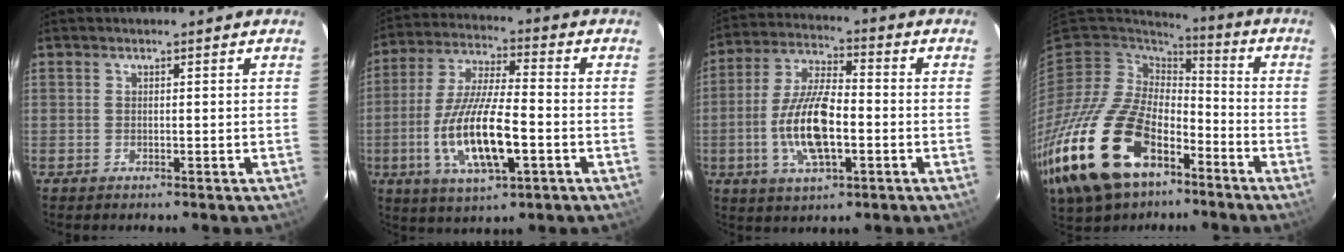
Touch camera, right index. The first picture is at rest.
{"total": 15.8, "force": [-4.6, 4.2, 14.5], "torque": [-0.302, -0.012, -0.083]}
{"total": 13.6, "force": [-3.2, 5.0, 12.2], "torque": [-0.250, 0.000, -0.060]}
{"total": 24.8, "force": [-13.0, 14.4, 15.5], "torque": [-0.345, -0.026, -0.228]}